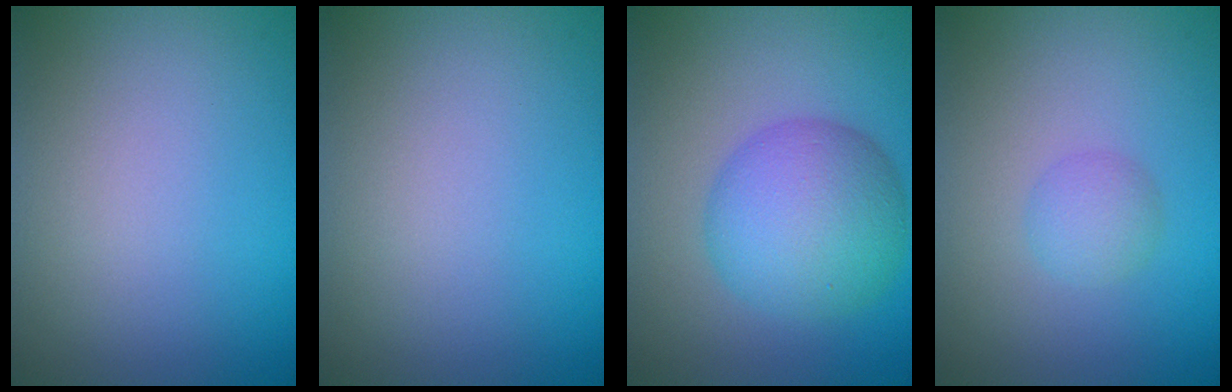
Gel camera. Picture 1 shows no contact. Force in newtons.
{"total": 0.0}
{"total": 7.5, "press": 7.5, "slide": 0.0}
{"total": 1.8, "press": 1.8, "slide": 0.1}